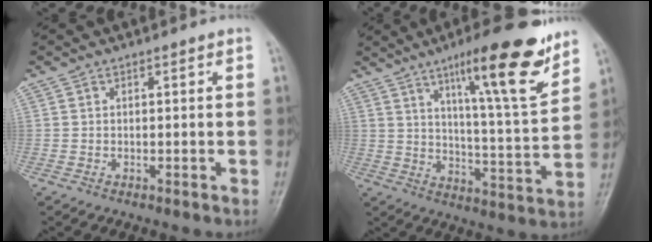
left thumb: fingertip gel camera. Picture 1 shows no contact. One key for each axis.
{"total": 18.1, "fx": 11.3, "fy": 3.0, "fz": 13.8, "tx": -0.185, "ty": -0.064, "tz": 0.176}